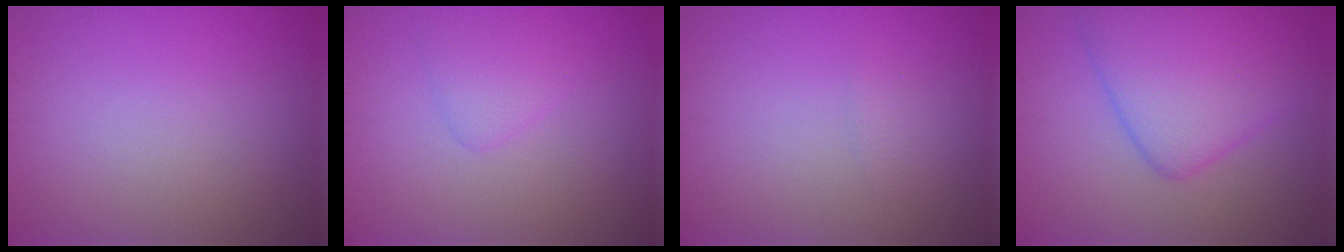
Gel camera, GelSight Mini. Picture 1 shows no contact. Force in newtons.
{"total": 1.8, "press": 1.8, "slide": 0.1}
{"total": 0.8, "press": 0.8, "slide": 0.1}
{"total": 7.0, "press": 7.0, "slide": 0.2}